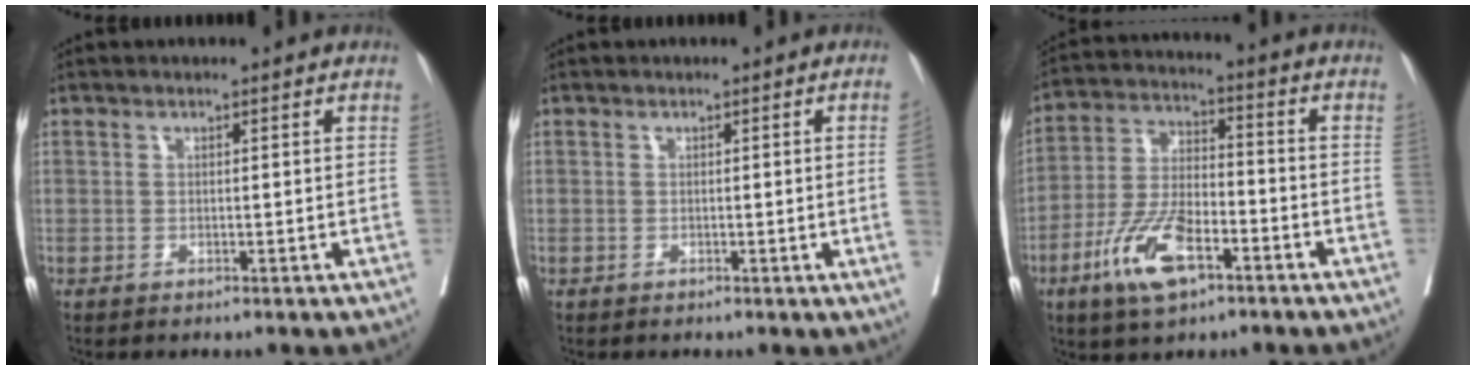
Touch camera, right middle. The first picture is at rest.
{"total": 2.8, "force": [-0.2, -1.1, 2.6], "torque": [-0.040, -0.006, 0.002]}
{"total": 11.3, "force": [-5.7, 4.0, 8.8], "torque": [-0.186, -0.002, -0.108]}